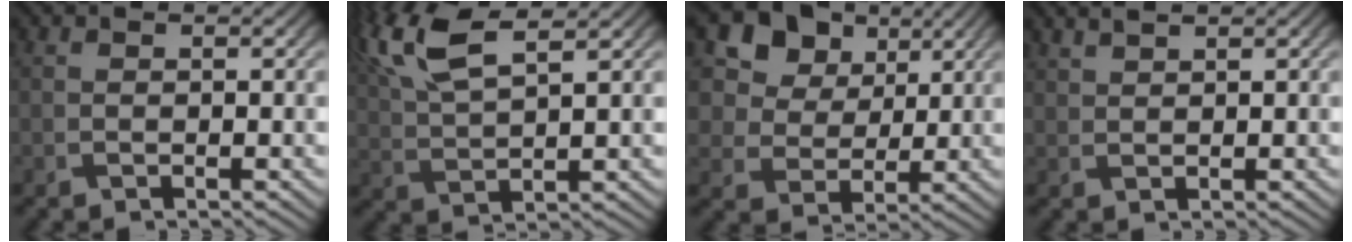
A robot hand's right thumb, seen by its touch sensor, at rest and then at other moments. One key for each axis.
{"total": 9.4, "fx": 5.6, "fy": 2.6, "fz": 7.0, "tx": -0.171, "ty": 0.024, "tz": 0.116}
{"total": 11.8, "fx": 5.8, "fy": 8.8, "fz": 5.3, "tx": -0.145, "ty": -0.001, "tz": 0.124}
{"total": 1.6, "fx": 1.5, "fy": 0.2, "fz": 0.6, "tx": -0.018, "ty": 0.005, "tz": 0.034}